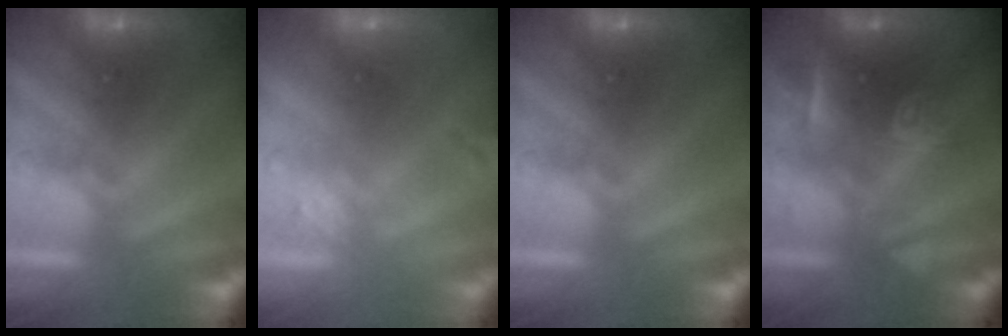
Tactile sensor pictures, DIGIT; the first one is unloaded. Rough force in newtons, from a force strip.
{"total": 2.6}
{"total": 0.0}
{"total": 2.5}